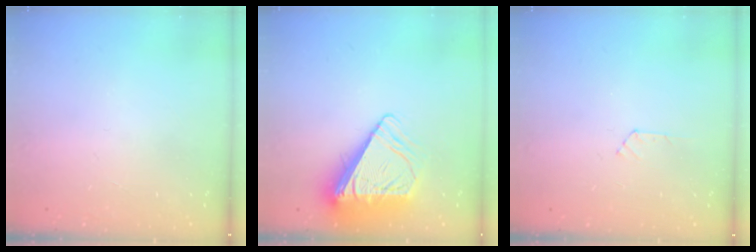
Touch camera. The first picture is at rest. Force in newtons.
{"total": 9.8, "press": 9.7, "slide": 1.4}
{"total": 2.8, "press": 2.7, "slide": 0.5}